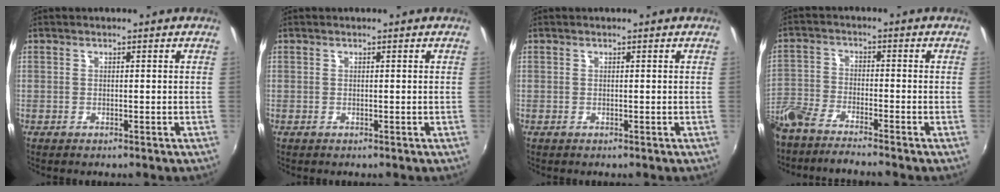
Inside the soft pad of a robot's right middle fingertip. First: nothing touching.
{"total": 0.0}
{"total": 0.0}
{"total": 8.7, "force": [-7.7, 1.1, 3.9], "torque": [-0.105, -0.017, -0.154]}